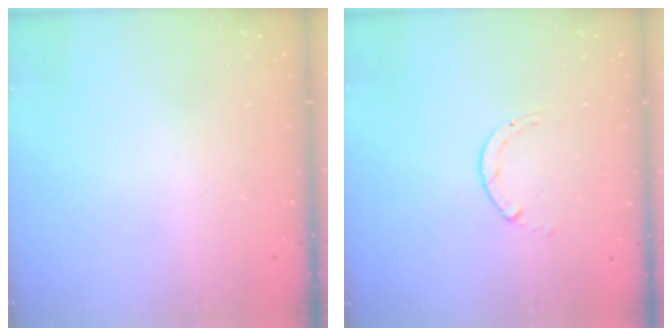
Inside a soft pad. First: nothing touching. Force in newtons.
{"total": 0.6, "press": 0.5, "slide": 0.1}